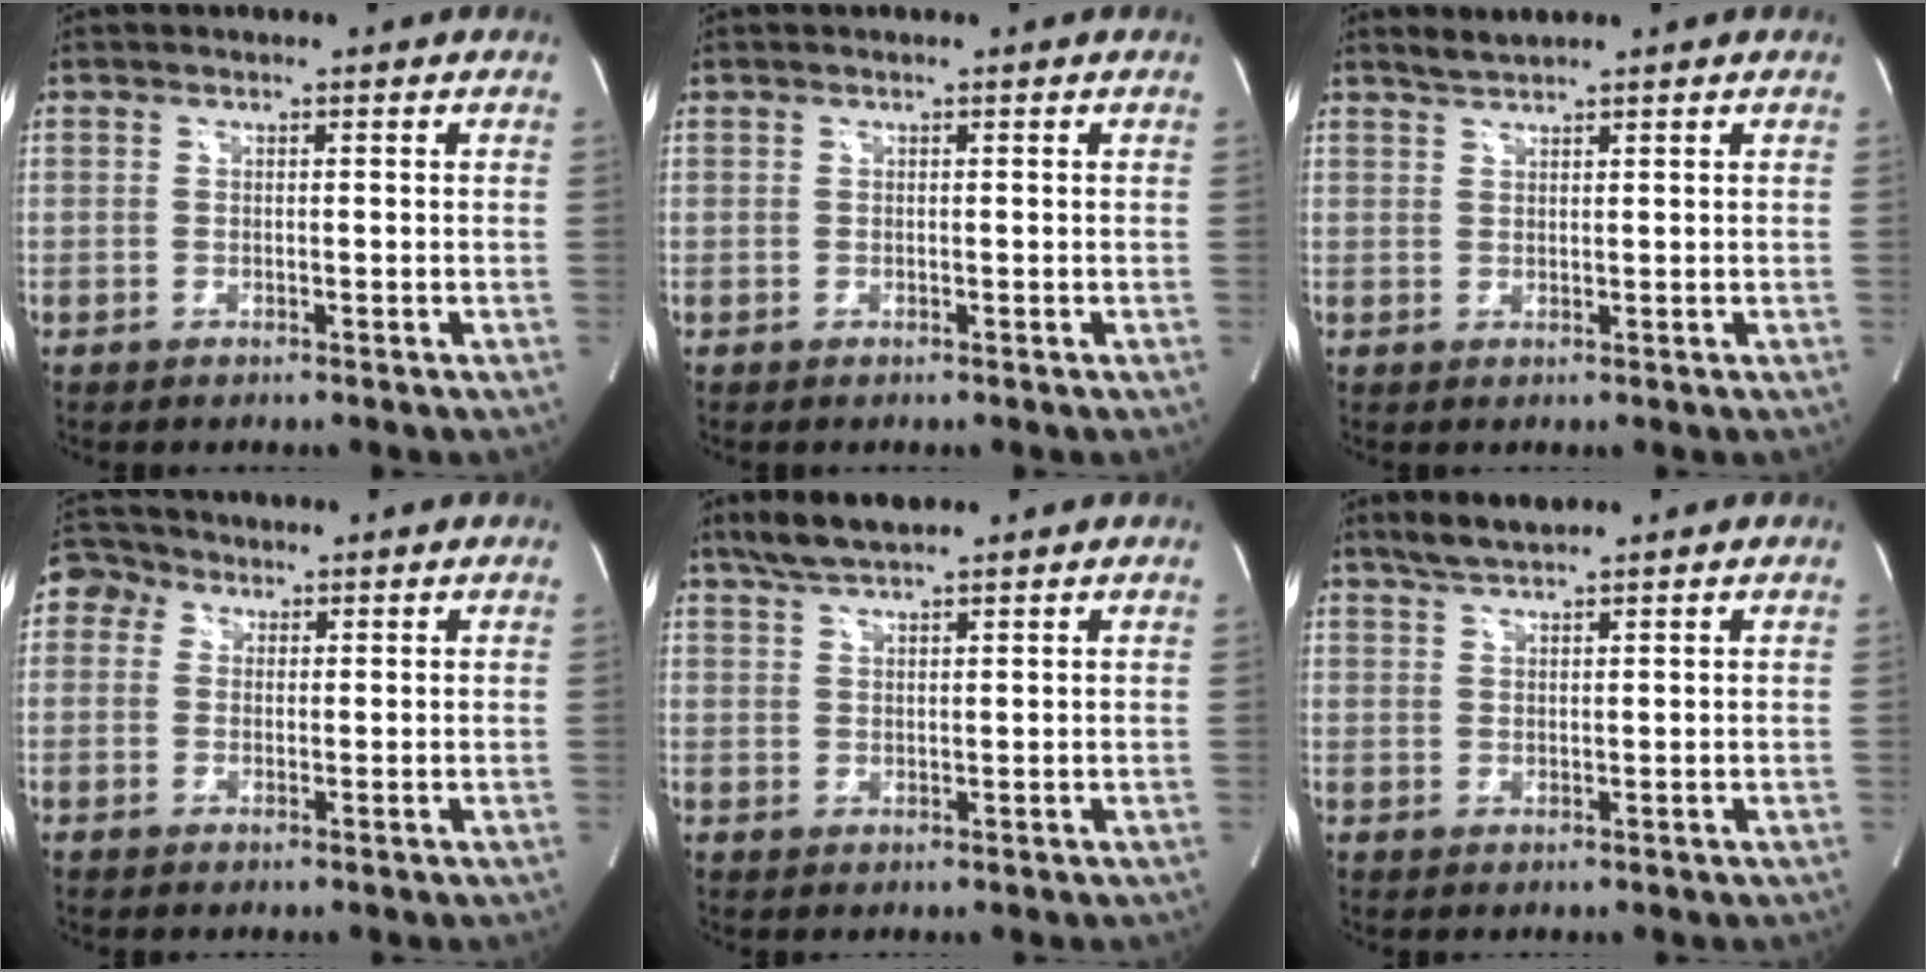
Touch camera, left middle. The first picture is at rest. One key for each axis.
{"total": 0.0}
{"total": 1.7, "fx": 1.6, "fy": -0.3, "fz": 0.3, "tx": -0.011, "ty": 0.005, "tz": 0.036}
{"total": 3.9, "fx": 1.6, "fy": 3.4, "fz": 1.0, "tx": -0.024, "ty": 0.018, "tz": 0.027}
{"total": 5.1, "fx": 4.2, "fy": 0.7, "fz": 2.8, "tx": -0.066, "ty": 0.015, "tz": 0.080}
{"total": 3.5, "fx": 3.1, "fy": 0.3, "fz": 1.7, "tx": -0.043, "ty": 0.010, "tz": 0.060}